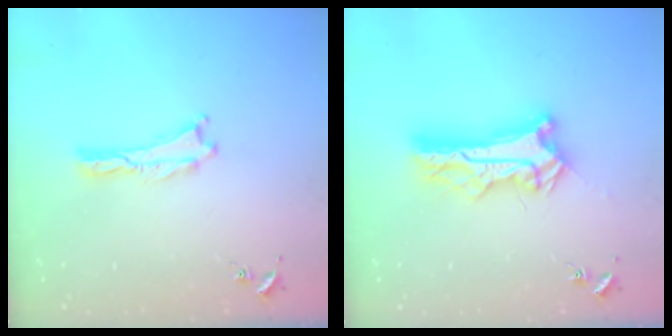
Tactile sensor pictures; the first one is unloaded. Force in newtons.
{"total": 10.5, "press": 10.4, "slide": 1.1}